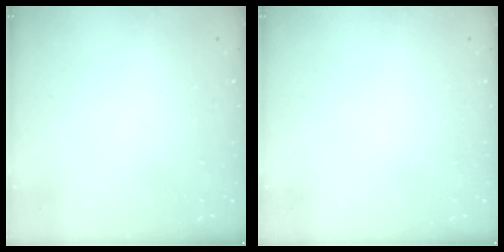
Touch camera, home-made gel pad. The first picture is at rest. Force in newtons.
{"total": 0.0}